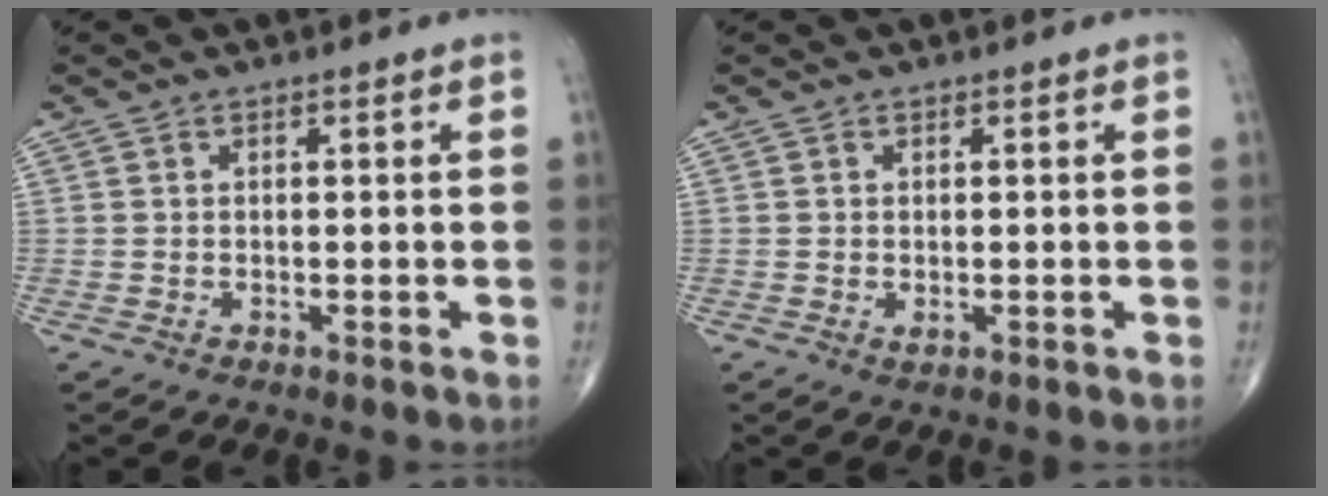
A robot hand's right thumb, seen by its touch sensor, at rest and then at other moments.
{"total": 0.8, "force": [-0.1, 0.4, 0.7], "torque": [-0.010, -0.002, -0.001]}